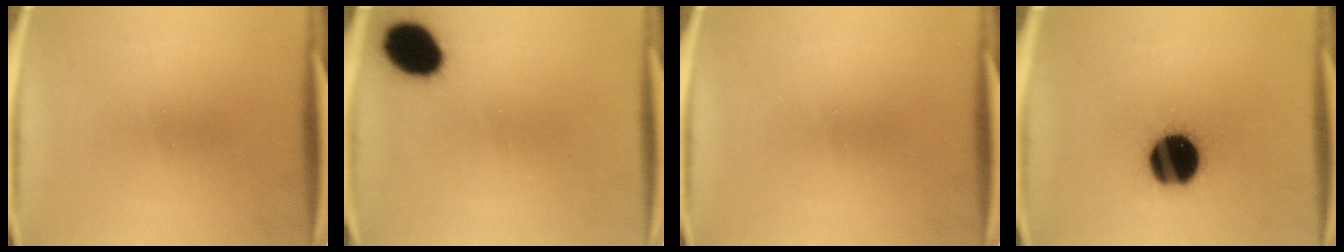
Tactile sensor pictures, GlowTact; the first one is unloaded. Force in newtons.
{"total": 11.0}
{"total": 0.0}
{"total": 19.3}